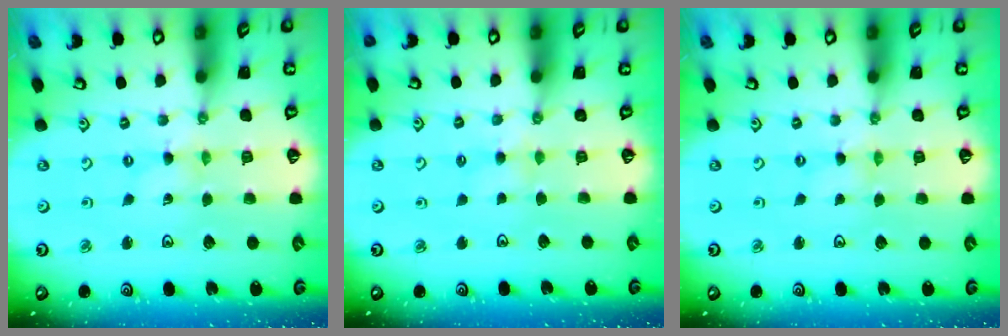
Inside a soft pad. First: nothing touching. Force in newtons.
{"total": 3.7, "press": 3.6, "slide": 0.7}
{"total": 0.0}